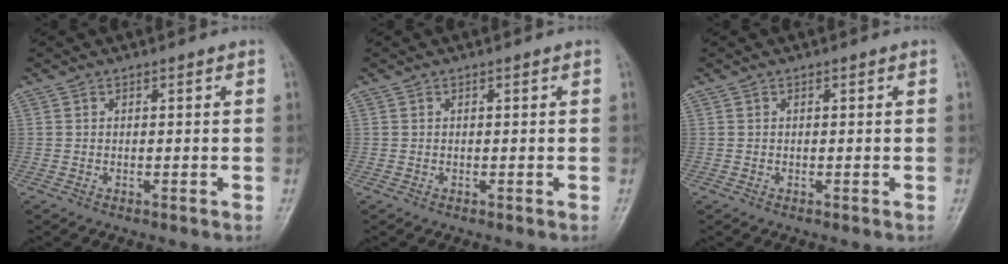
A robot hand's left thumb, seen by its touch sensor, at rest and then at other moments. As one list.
[{"total": 0.0}, {"total": 0.0}]